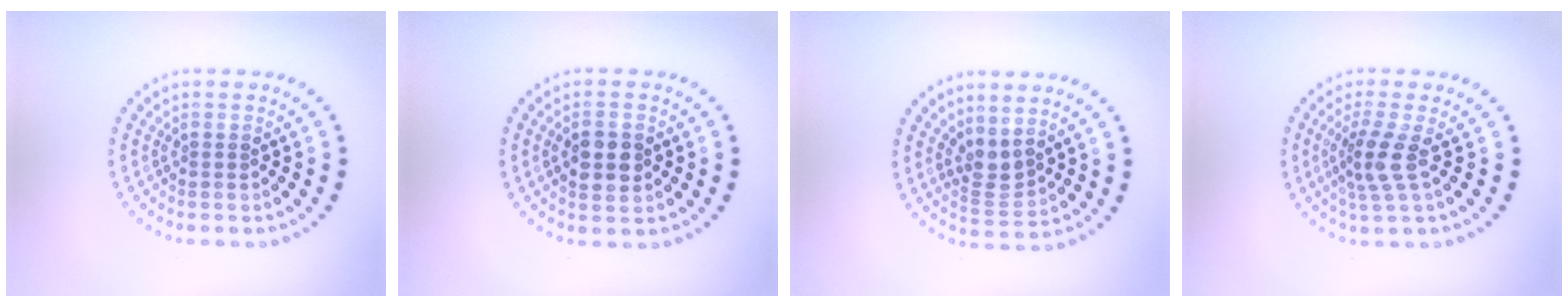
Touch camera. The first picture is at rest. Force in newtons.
{"total": 3.2, "press": 3.2, "slide": 0.1}
{"total": 2.2, "press": 1.7, "slide": 1.4}
{"total": 2.9, "press": 2.2, "slide": 1.9}